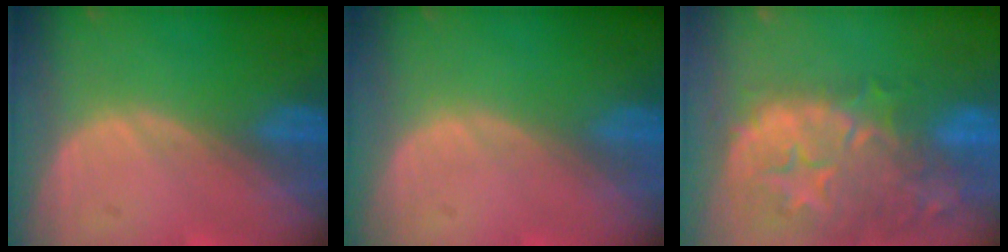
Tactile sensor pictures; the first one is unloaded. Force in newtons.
{"total": 0.0}
{"total": 15.1, "press": 12.0, "slide": 9.2}